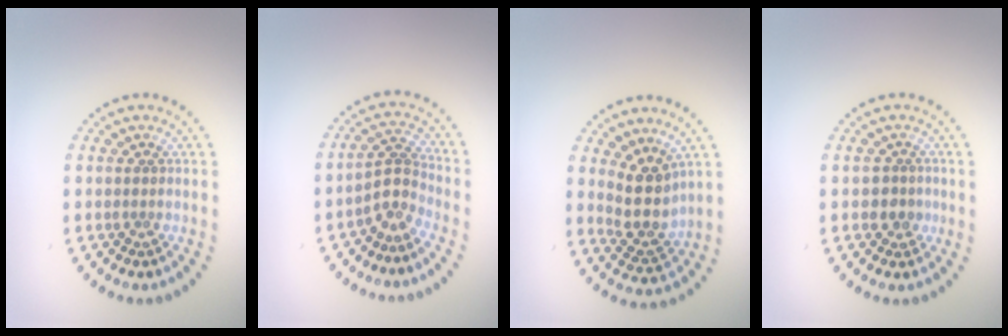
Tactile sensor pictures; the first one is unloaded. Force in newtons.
{"total": 2.5, "press": 1.8, "slide": 1.8}
{"total": 3.8, "press": 3.1, "slide": 2.2}
{"total": 1.7, "press": 1.5, "slide": 0.8}